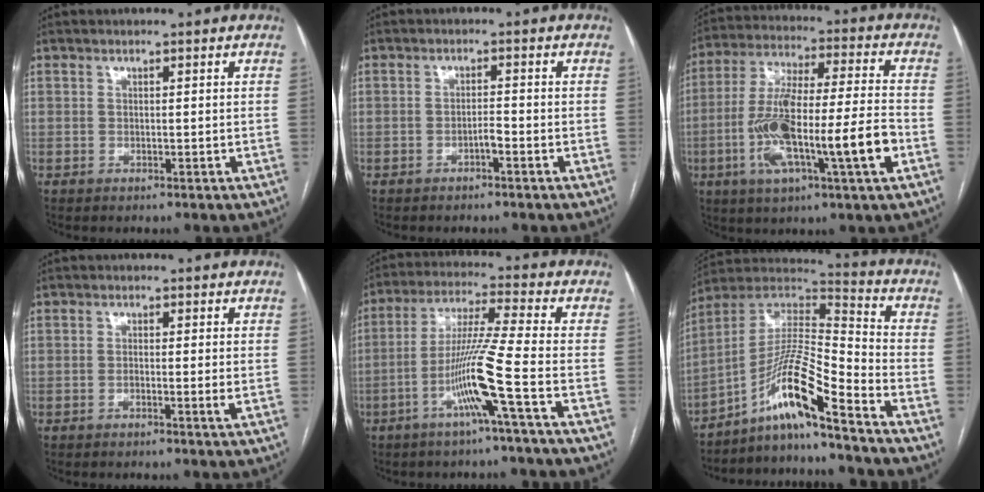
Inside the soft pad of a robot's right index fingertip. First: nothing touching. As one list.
[{"total": 1.6, "force": [-1.0, 0.3, 1.2], "torque": [-0.020, 0.002, -0.017]}, {"total": 17.6, "force": [-5.0, 1.7, 16.7], "torque": [-0.319, 0.000, -0.086]}, {"total": 2.1, "force": [-0.5, 0.1, 2.0], "torque": [-0.032, -0.003, -0.009]}, {"total": 10.7, "force": [-4.2, -2.0, 9.6], "torque": [-0.189, -0.003, -0.084]}, {"total": 12.6, "force": [-8.6, -0.2, 9.2], "torque": [-0.177, 0.015, -0.159]}]